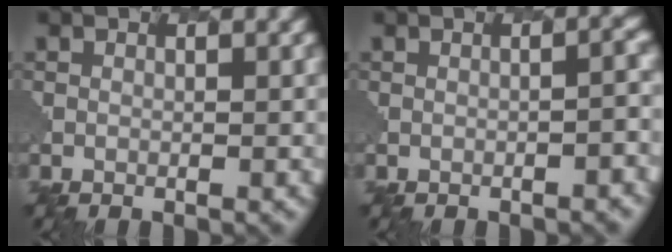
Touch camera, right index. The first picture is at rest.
{"total": 3.3, "force": [-0.7, 1.0, 3.1], "torque": [-0.002, 0.014, -0.019]}